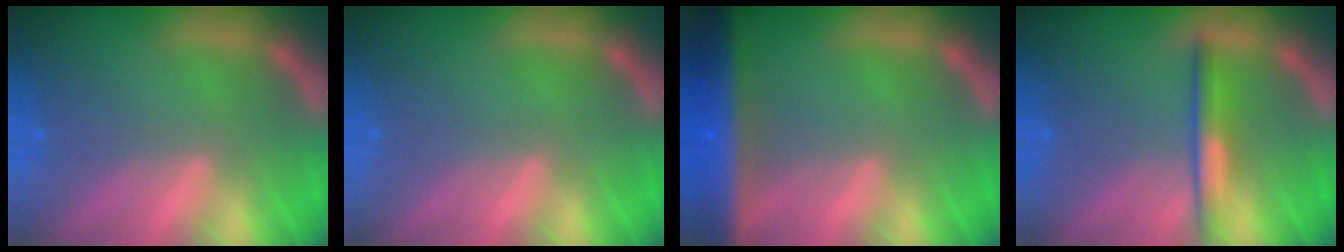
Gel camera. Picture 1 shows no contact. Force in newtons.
{"total": 0.0}
{"total": 9.0}
{"total": 3.0}